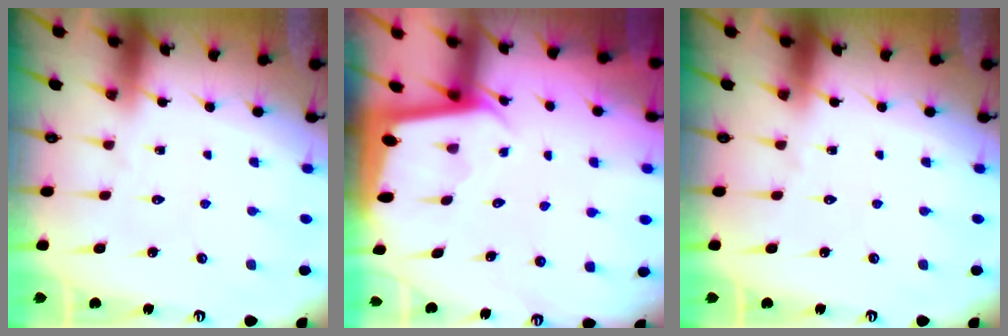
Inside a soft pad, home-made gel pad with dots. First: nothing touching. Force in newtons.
{"total": 1.8, "press": 1.8, "slide": 0.1}
{"total": 0.0}